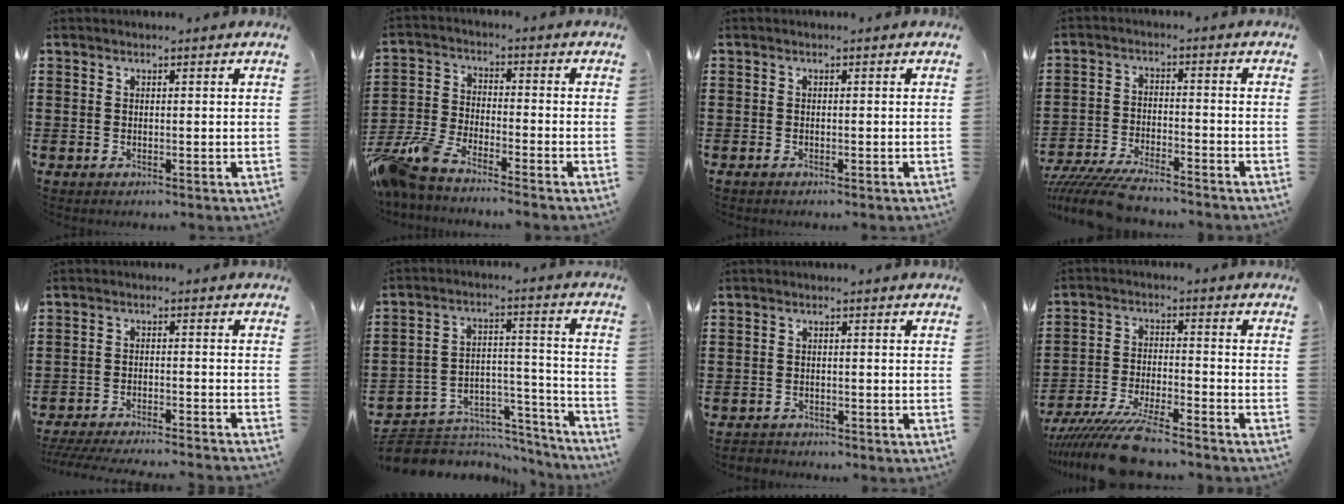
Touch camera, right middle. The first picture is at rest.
{"total": 7.0, "force": [-6.4, 0.7, 2.7], "torque": [-0.086, -0.012, -0.134]}
{"total": 0.0}
{"total": 6.4, "force": [-6.1, 0.4, 2.0], "torque": [-0.054, -0.008, -0.123]}
{"total": 4.2, "force": [-4.1, -0.3, 1.0], "torque": [-0.023, -0.009, -0.084]}
{"total": 7.0, "force": [-6.3, 2.9, 0.8], "torque": [-0.015, 0.017, -0.119]}
{"total": 1.6, "force": [-1.5, 0.5, -0.3], "torque": [-0.001, 0.002, -0.035]}
{"total": 9.4, "force": [-8.3, 0.8, 4.4], "torque": [-0.087, 0.004, -0.161]}